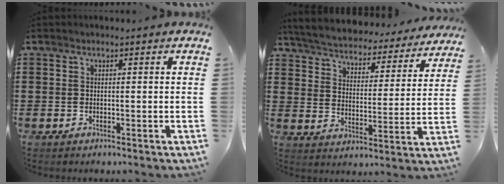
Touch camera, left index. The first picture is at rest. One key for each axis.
{"total": 4.3, "fx": 4.3, "fy": 0.0, "fz": 0.4, "tx": -0.034, "ty": -0.038, "tz": 0.066}